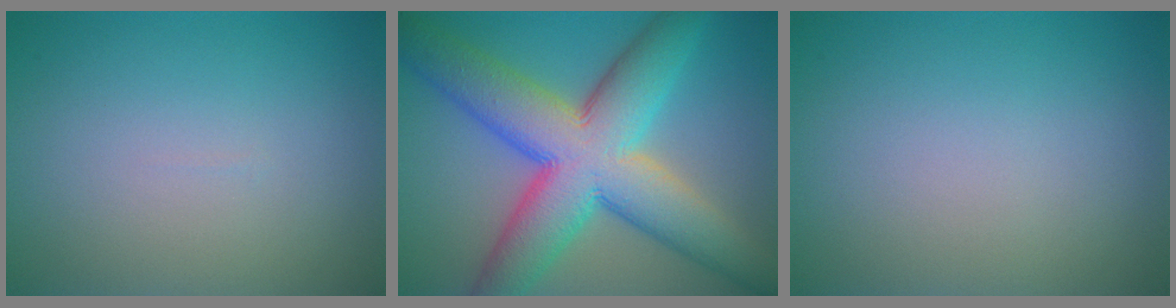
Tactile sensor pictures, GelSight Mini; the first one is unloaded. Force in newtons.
{"total": 12.5, "press": 12.5, "slide": 0.4}
{"total": 0.0}